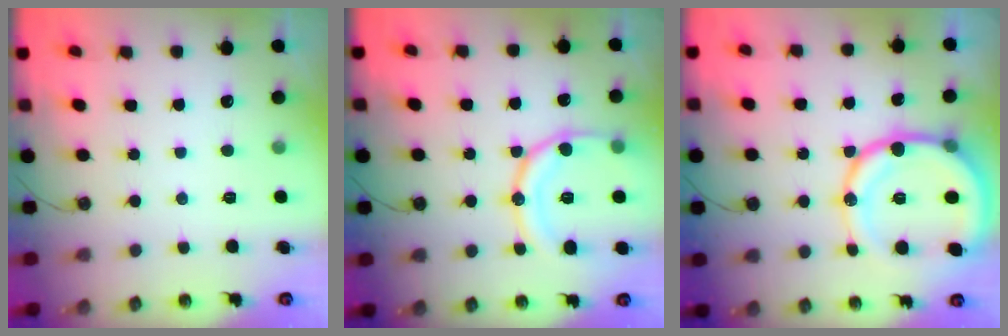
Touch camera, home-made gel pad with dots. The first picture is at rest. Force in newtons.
{"total": 15.6, "press": 15.5, "slide": 1.6}
{"total": 20.6, "press": 20.2, "slide": 3.9}